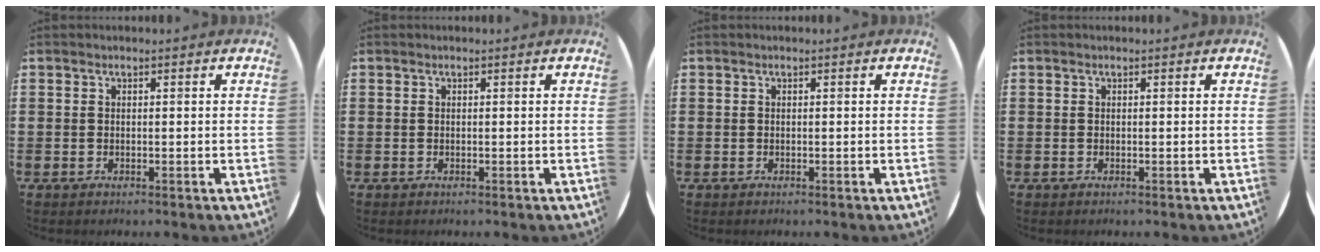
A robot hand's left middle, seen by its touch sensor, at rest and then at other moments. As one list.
[{"total": 0.0}, {"total": 0.0}, {"total": 0.0}]